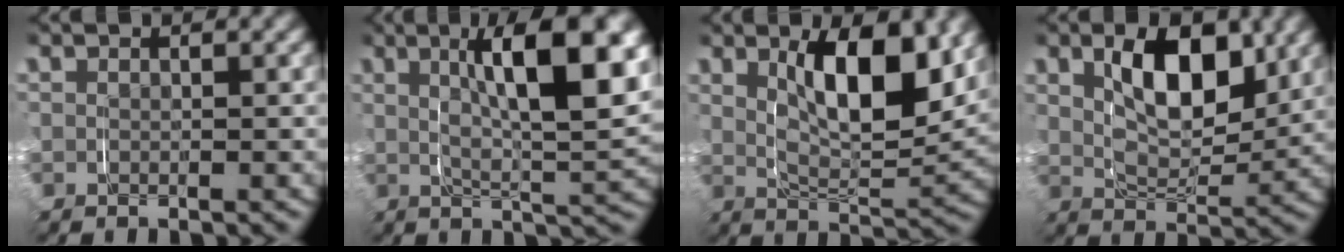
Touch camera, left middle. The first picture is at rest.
{"total": 8.7, "force": [2.2, 2.0, 8.2], "torque": [-0.126, 0.006, 0.035]}
{"total": 7.3, "force": [2.5, 2.6, 6.3], "torque": [-0.103, -0.014, 0.043]}
{"total": 6.3, "force": [2.1, 3.1, 5.0], "torque": [-0.078, -0.009, 0.037]}